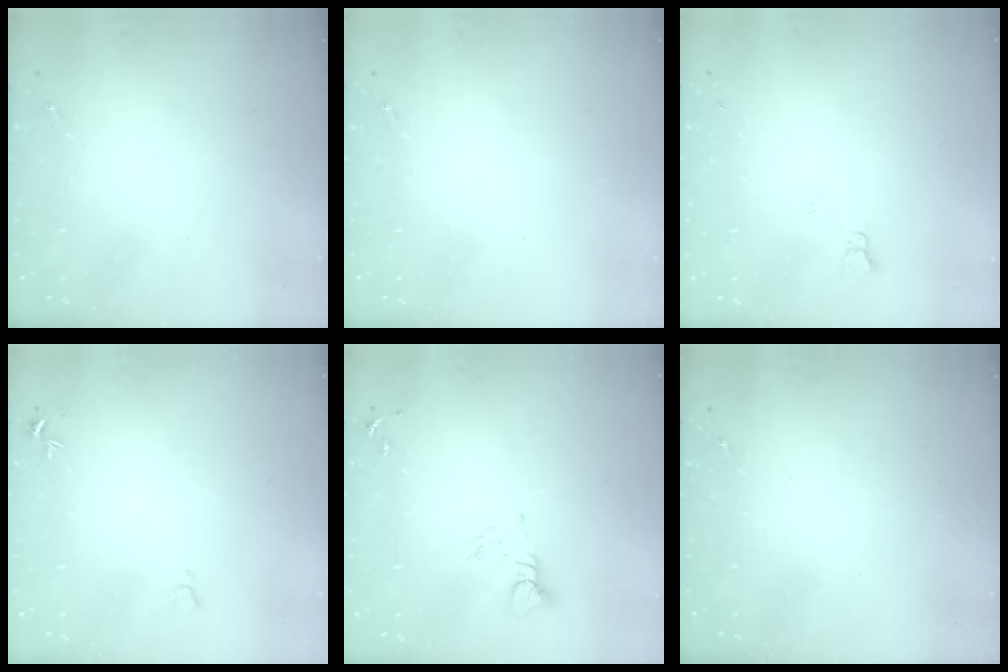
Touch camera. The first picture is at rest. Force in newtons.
{"total": 0.0}
{"total": 5.3, "press": 5.3, "slide": 0.4}
{"total": 4.9, "press": 4.9, "slide": 0.6}
{"total": 4.6, "press": 4.6, "slide": 0.2}
{"total": 0.0}